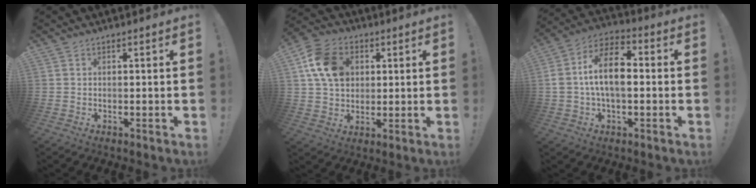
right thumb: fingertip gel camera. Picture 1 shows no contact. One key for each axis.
{"total": 14.2, "fx": 4.1, "fy": 11.0, "fz": 8.0, "tx": -0.135, "ty": 0.004, "tz": 0.086}
{"total": 14.0, "fx": 0.3, "fy": 7.9, "fz": 11.6, "tx": -0.216, "ty": 0.011, "tz": 0.005}